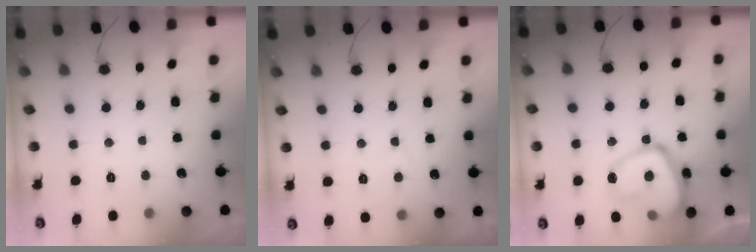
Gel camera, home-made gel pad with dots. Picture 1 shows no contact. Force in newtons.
{"total": 2.3, "press": 2.3, "slide": 0.2}
{"total": 17.0, "press": 16.9, "slide": 1.7}